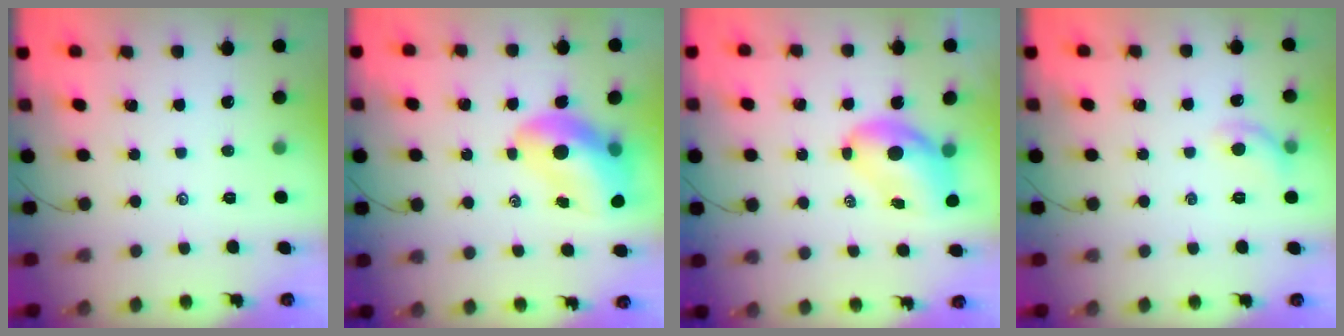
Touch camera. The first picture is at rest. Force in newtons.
{"total": 13.3, "press": 12.7, "slide": 4.0}
{"total": 7.9, "press": 7.7, "slide": 1.7}
{"total": 6.9, "press": 6.8, "slide": 0.9}